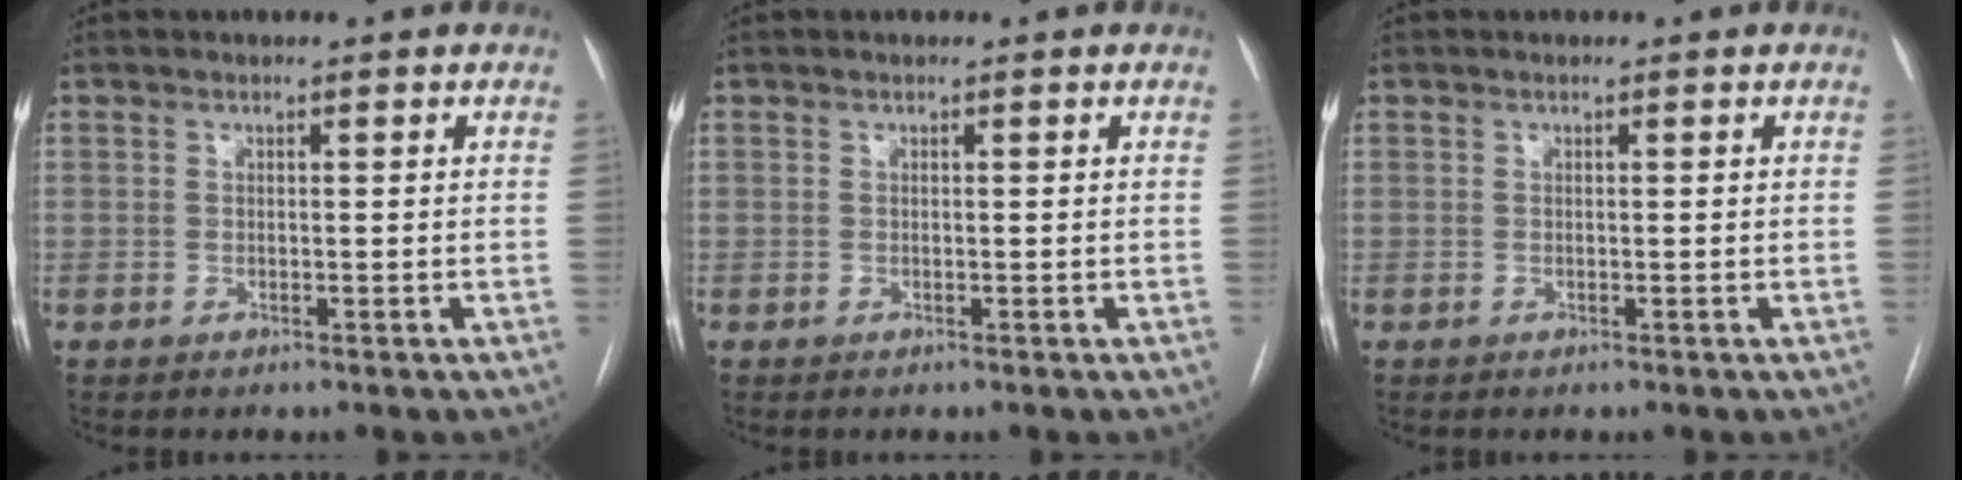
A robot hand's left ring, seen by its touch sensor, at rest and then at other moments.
{"total": 0.0}
{"total": 0.0}